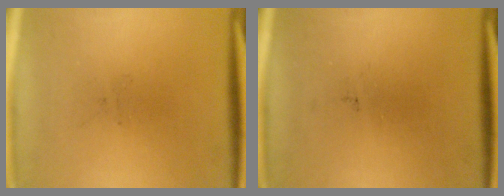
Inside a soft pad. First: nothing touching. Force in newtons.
{"total": 0.0}